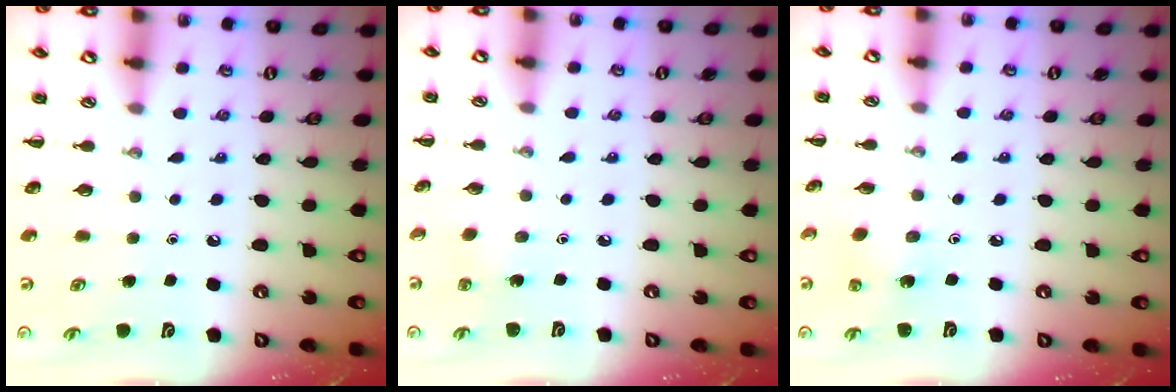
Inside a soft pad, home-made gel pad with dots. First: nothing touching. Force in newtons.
{"total": 1.1, "press": 1.0, "slide": 0.5}
{"total": 1.5, "press": 1.3, "slide": 0.6}